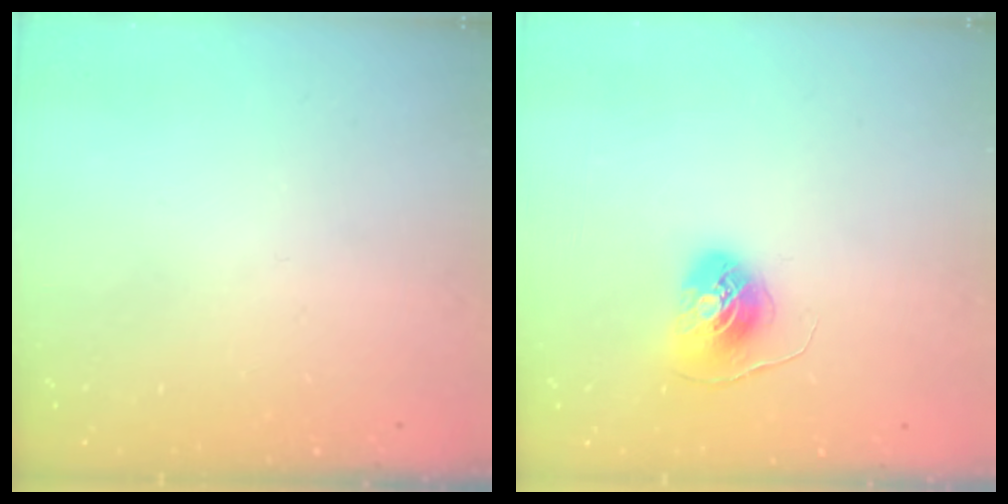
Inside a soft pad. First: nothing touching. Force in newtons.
{"total": 7.5, "press": 7.5, "slide": 0.1}